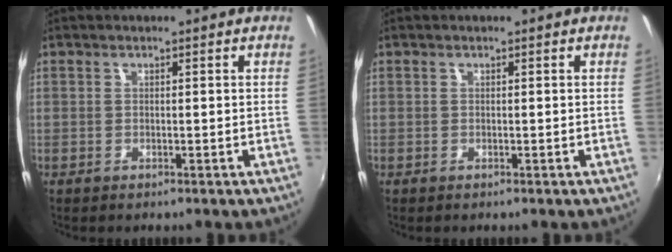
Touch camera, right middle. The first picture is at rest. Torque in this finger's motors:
{"motor_torque": [0.23, -0.69, 0.01, 0.00]}